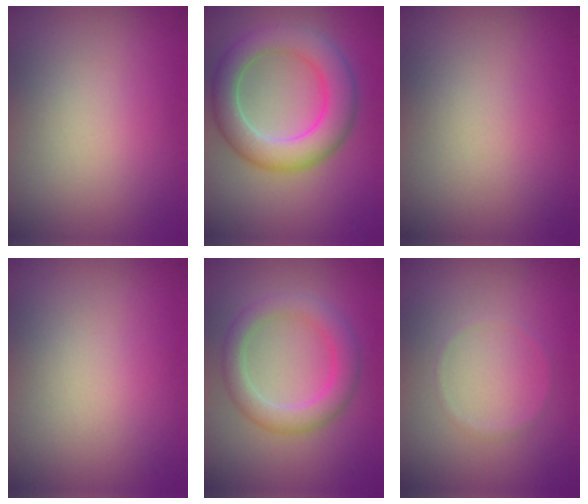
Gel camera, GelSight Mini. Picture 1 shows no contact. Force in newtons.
{"total": 6.4, "press": 6.4, "slide": 0.5}
{"total": 0.0}
{"total": 0.0}
{"total": 3.7, "press": 3.7, "slide": 0.2}
{"total": 0.6, "press": 0.6, "slide": 0.1}